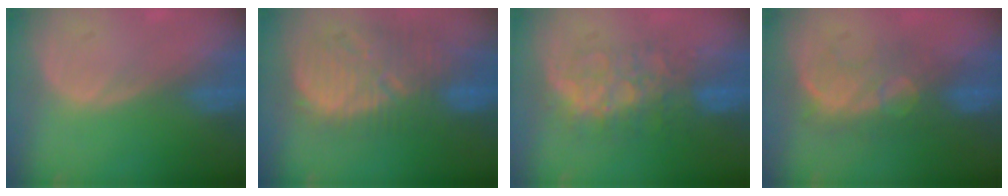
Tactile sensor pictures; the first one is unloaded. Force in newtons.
{"total": 12.0, "press": 11.3, "slide": 4.1}
{"total": 7.9, "press": 7.7, "slide": 2.0}
{"total": 8.0, "press": 7.8, "slide": 1.6}